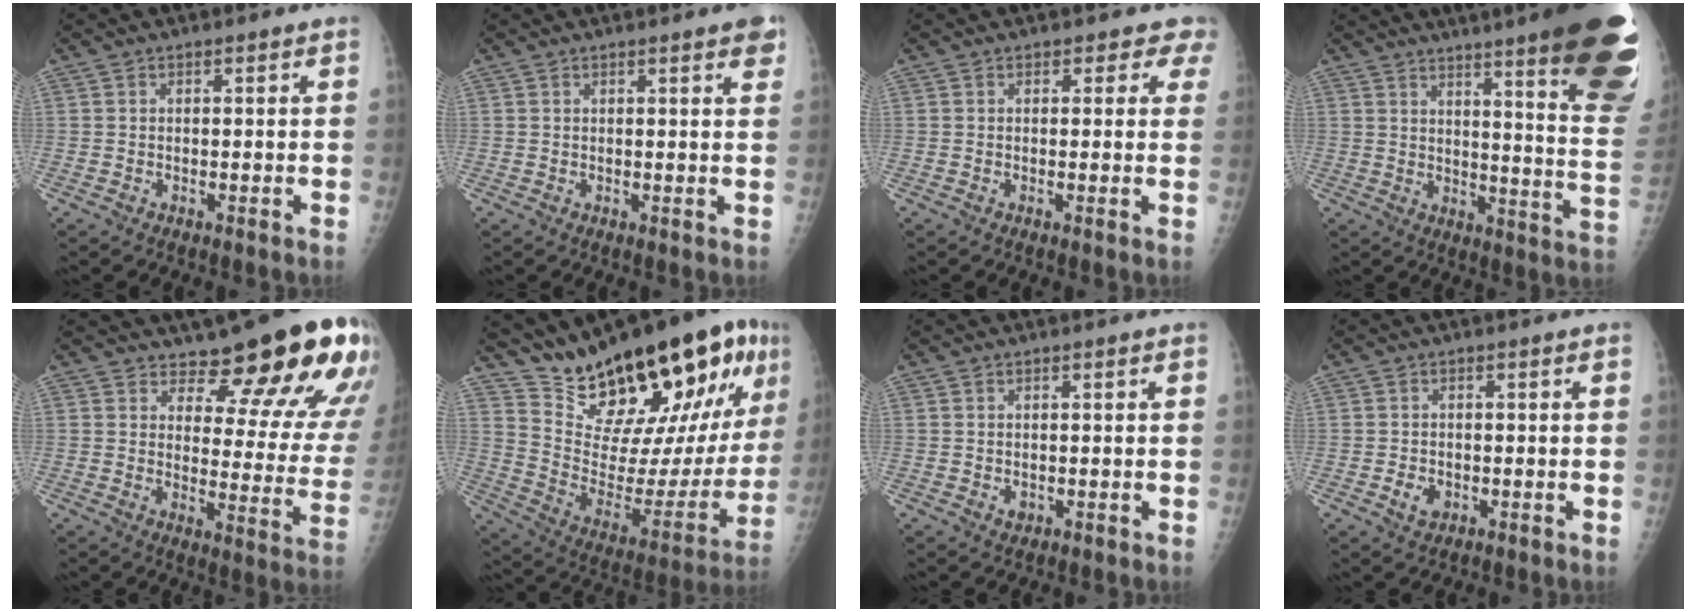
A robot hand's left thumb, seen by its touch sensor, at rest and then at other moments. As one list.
[{"total": 3.5, "force": [2.0, 0.8, 2.8], "torque": [-0.026, -0.002, 0.019]}, {"total": 2.9, "force": [2.1, 2.0, 0.6], "torque": [0.025, -0.009, 0.002]}, {"total": 27.6, "force": [18.1, 3.5, 20.5], "torque": [-0.196, -0.095, 0.227]}, {"total": 17.7, "force": [13.8, 5.2, 9.8], "torque": [-0.082, -0.106, 0.165]}, {"total": 29.6, "force": [19.0, 9.6, 20.4], "torque": [-0.281, -0.086, 0.304]}, {"total": 1.5, "force": [-0.3, 1.3, 0.7], "torque": [-0.004, 0.001, -0.001]}, {"total": 3.0, "force": [-1.0, 2.4, 1.6], "torque": [-0.020, 0.002, -0.013]}]